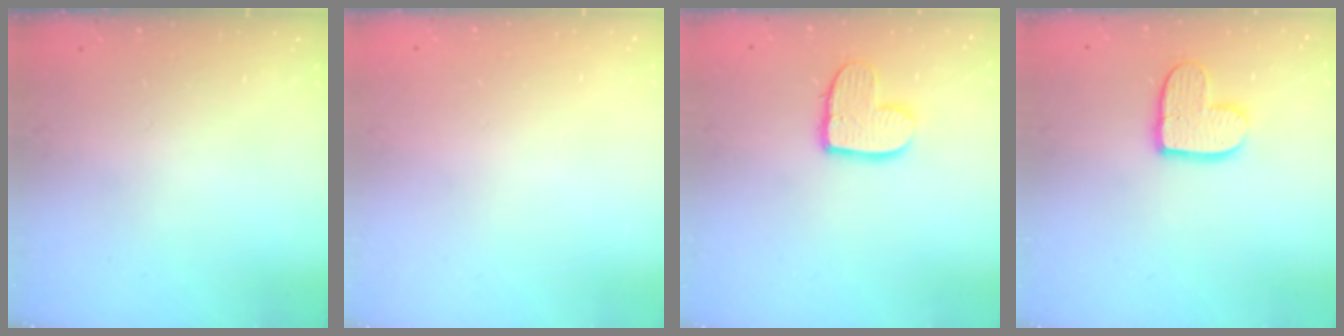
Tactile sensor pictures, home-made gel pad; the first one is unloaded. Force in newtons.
{"total": 0.0}
{"total": 10.9, "press": 10.8, "slide": 0.7}
{"total": 11.0, "press": 10.9, "slide": 0.9}